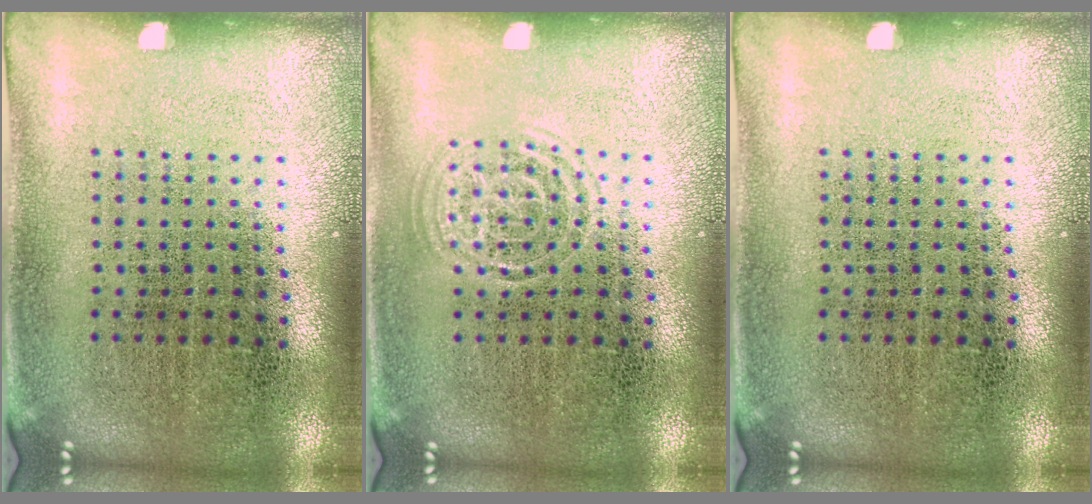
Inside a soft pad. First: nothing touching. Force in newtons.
{"total": 1.5, "press": 1.5, "slide": 0.3}
{"total": 0.0}